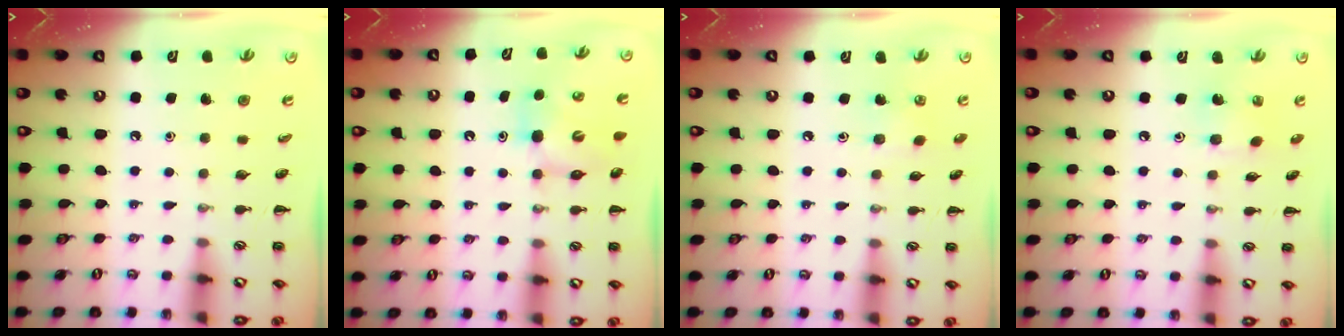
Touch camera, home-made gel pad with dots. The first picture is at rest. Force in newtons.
{"total": 6.6, "press": 6.5, "slide": 1.0}
{"total": 3.2, "press": 3.0, "slide": 1.0}
{"total": 3.7, "press": 3.5, "slide": 1.2}